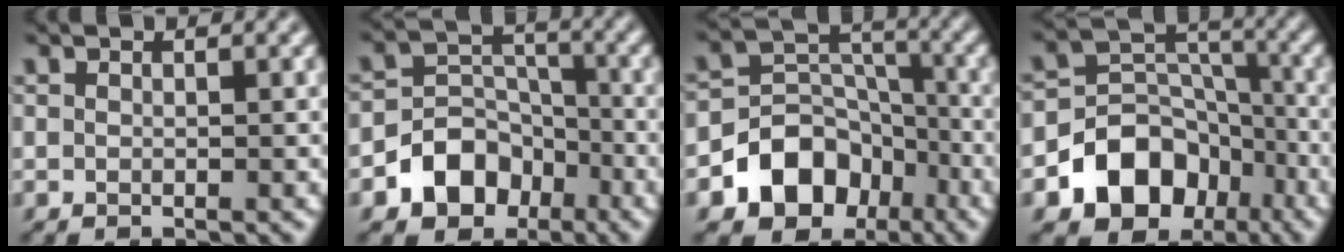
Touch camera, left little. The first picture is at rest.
{"total": 6.6, "force": [-3.5, 5.0, 2.4], "torque": [-0.017, 0.009, -0.080]}
{"total": 8.3, "force": [-4.4, 6.3, 3.2], "torque": [-0.042, 0.007, -0.090]}
{"total": 9.3, "force": [-4.7, 7.0, 3.8], "torque": [-0.053, 0.008, -0.095]}